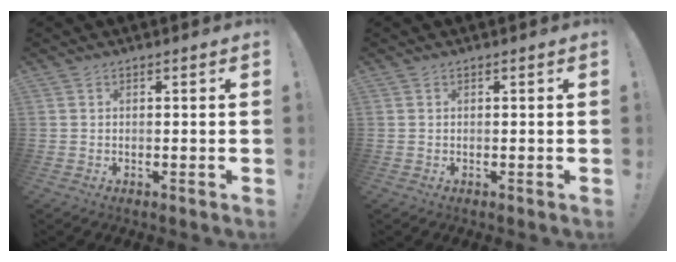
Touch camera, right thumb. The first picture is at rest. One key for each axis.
{"total": 0.0}